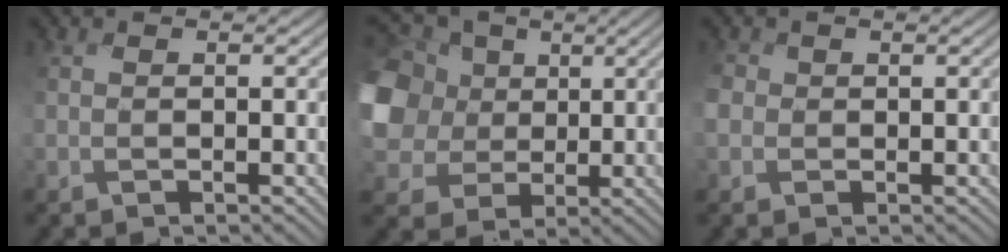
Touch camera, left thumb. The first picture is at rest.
{"total": 14.5, "force": [1.5, 12.3, 7.6], "torque": [-0.266, 0.009, 0.020]}
{"total": 3.5, "force": [-0.3, 3.4, 0.7], "torque": [-0.044, -0.007, -0.025]}